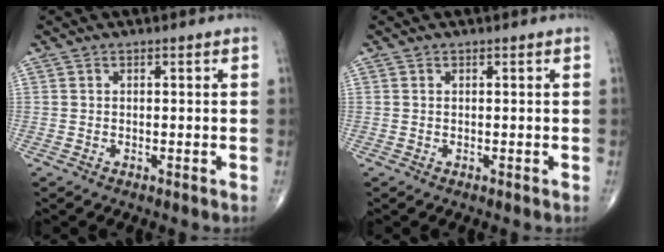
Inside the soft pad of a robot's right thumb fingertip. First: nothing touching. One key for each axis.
{"total": 0.0}